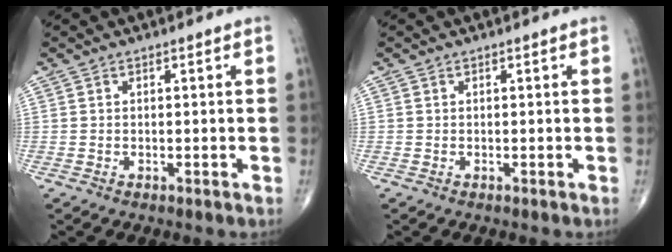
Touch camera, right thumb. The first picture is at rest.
{"total": 0.0}